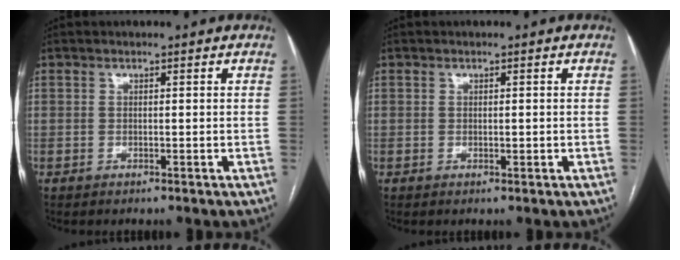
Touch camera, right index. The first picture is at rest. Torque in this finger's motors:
{"motor_torque": [0.09, 0.16, -0.03, 0.00]}